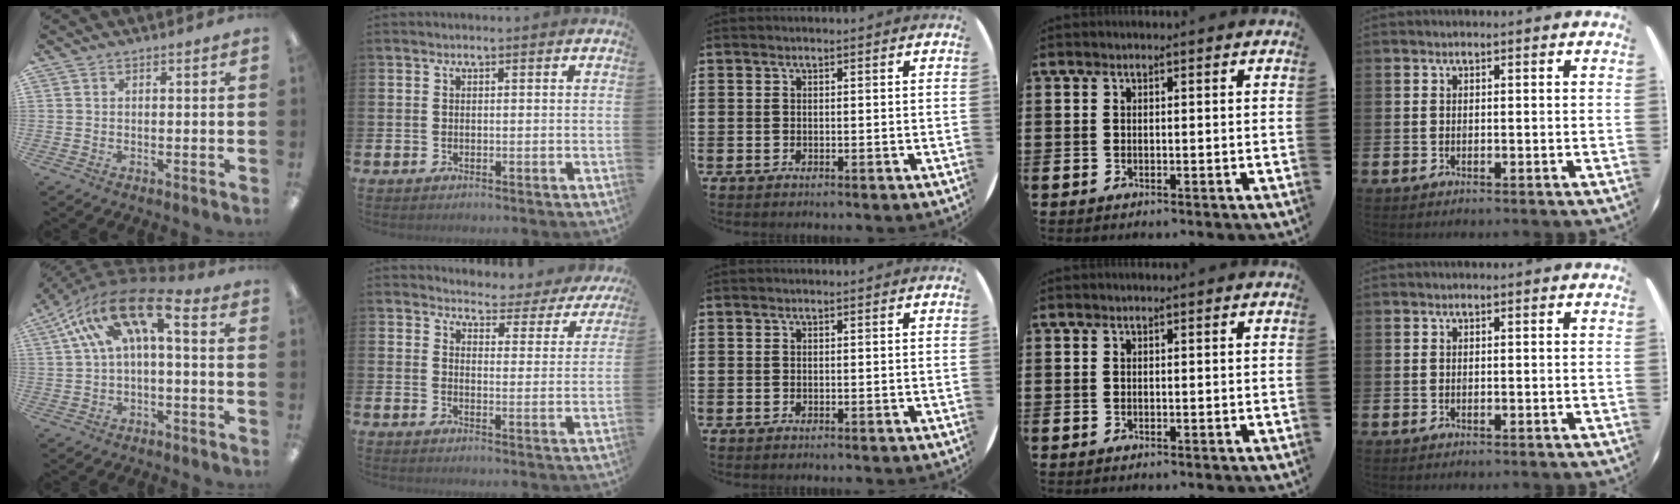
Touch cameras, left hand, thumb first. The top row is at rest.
{"thumb": {"total": 16.2, "force": [4.7, 7.2, 13.7], "torque": [-0.259, -0.012, 0.076]}, "index": {"total": 3.7, "force": [3.6, 1.0, 0.3], "torque": [-0.018, -0.036, 0.055]}}